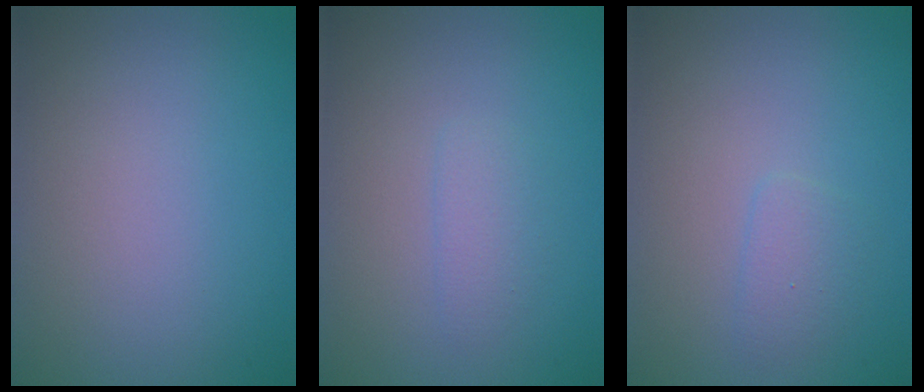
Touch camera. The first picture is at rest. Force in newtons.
{"total": 1.3, "press": 1.3, "slide": 0.1}
{"total": 1.3, "press": 1.3, "slide": 0.1}